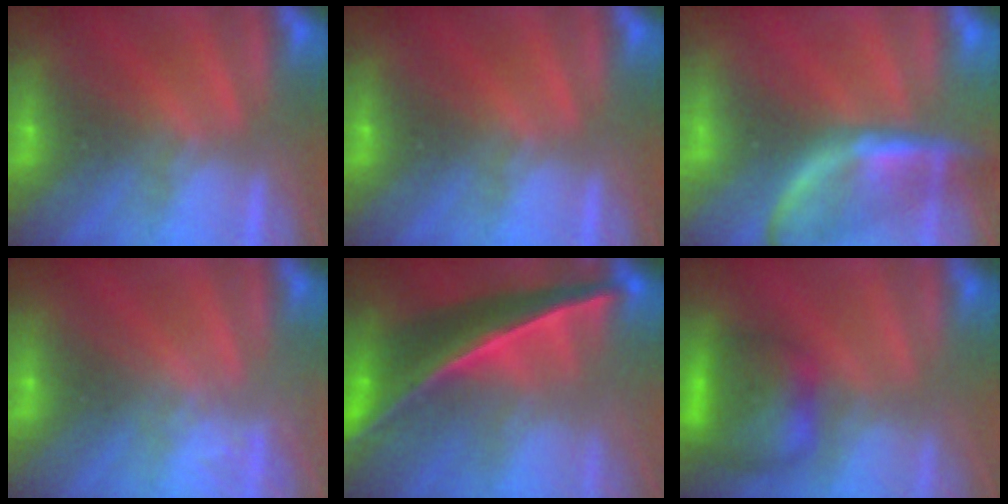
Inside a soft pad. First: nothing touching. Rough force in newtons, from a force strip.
{"total": 0.0}
{"total": 2.4}
{"total": 1.6}
{"total": 7.1}
{"total": 9.2}